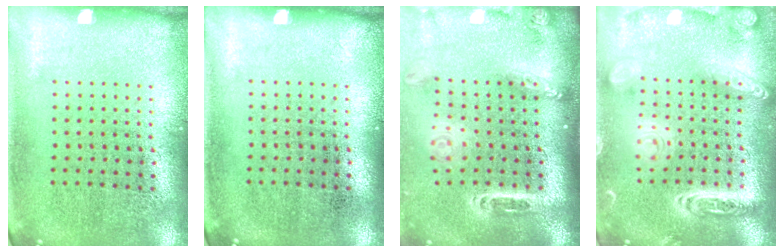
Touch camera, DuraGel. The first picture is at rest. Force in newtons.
{"total": 0.0}
{"total": 2.6, "press": 1.8, "slide": 1.8}
{"total": 4.1, "press": 4.1, "slide": 0.3}